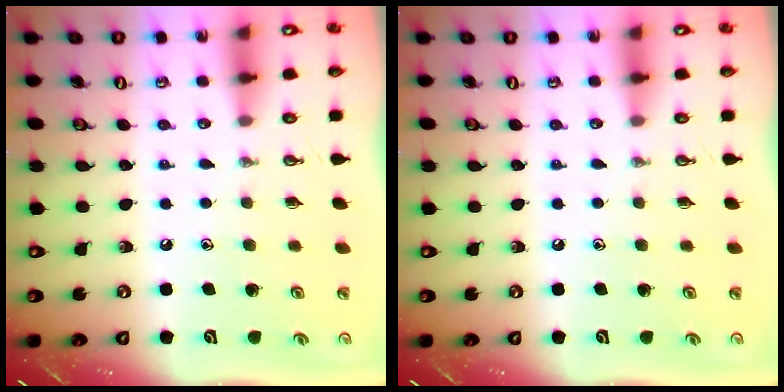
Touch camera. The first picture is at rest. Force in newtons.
{"total": 0.0}